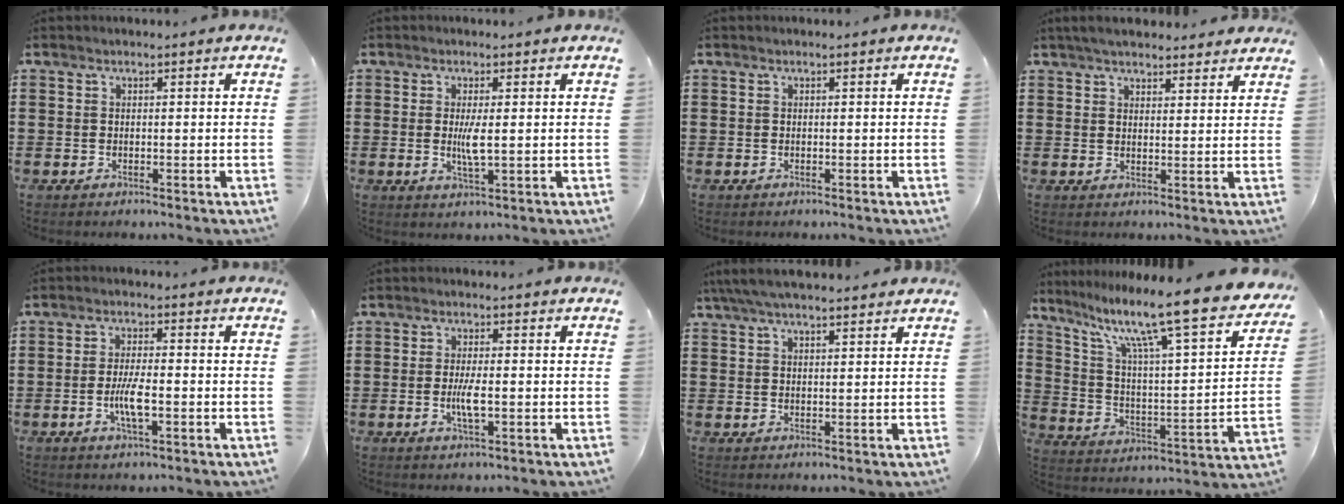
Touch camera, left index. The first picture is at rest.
{"total": 3.7, "force": [0.2, 0.4, 3.7], "torque": [-0.075, -0.008, 0.001]}
{"total": 0.0}
{"total": 3.6, "force": [3.5, 0.7, 1.0], "torque": [-0.027, -0.004, 0.065]}
{"total": 5.0, "force": [-1.3, 1.1, 4.7], "torque": [-0.092, -0.002, -0.026]}
{"total": 3.7, "force": [-0.6, 0.7, 3.6], "torque": [-0.069, -0.004, -0.012]}
{"total": 5.0, "force": [4.3, 0.8, 2.5], "torque": [-0.059, -0.002, 0.079]}
{"total": 13.4, "force": [10.2, 0.5, 8.6], "torque": [-0.175, -0.077, 0.160]}